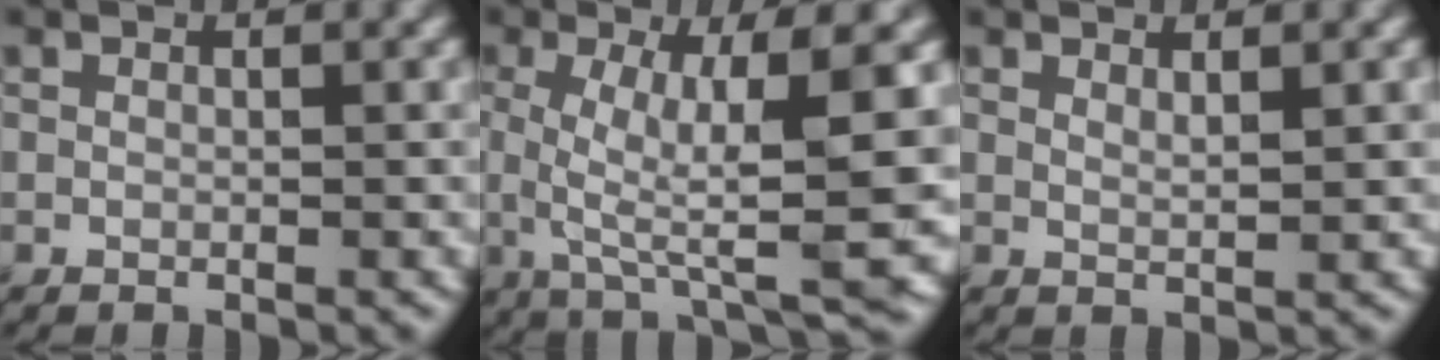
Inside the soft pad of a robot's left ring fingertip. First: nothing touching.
{"total": 9.8, "force": [0.4, 2.6, 9.4], "torque": [-0.159, -0.009, 0.010]}
{"total": 1.3, "force": [0.9, 0.3, 0.9], "torque": [-0.012, -0.002, 0.014]}